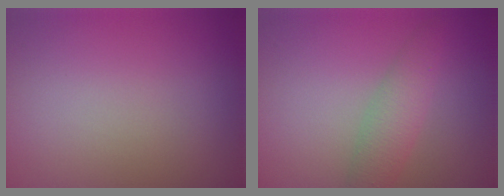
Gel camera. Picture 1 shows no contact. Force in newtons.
{"total": 2.9, "press": 2.9, "slide": 0.0}